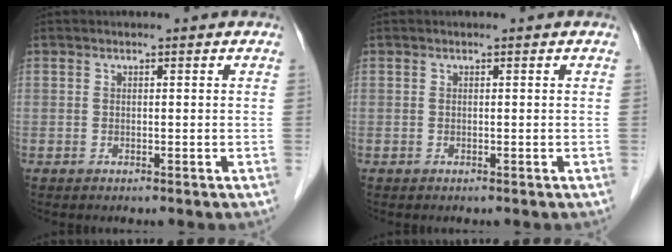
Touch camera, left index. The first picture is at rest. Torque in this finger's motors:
{"motor_torque": [-0.04, 0.04, 0.01, 0.00]}